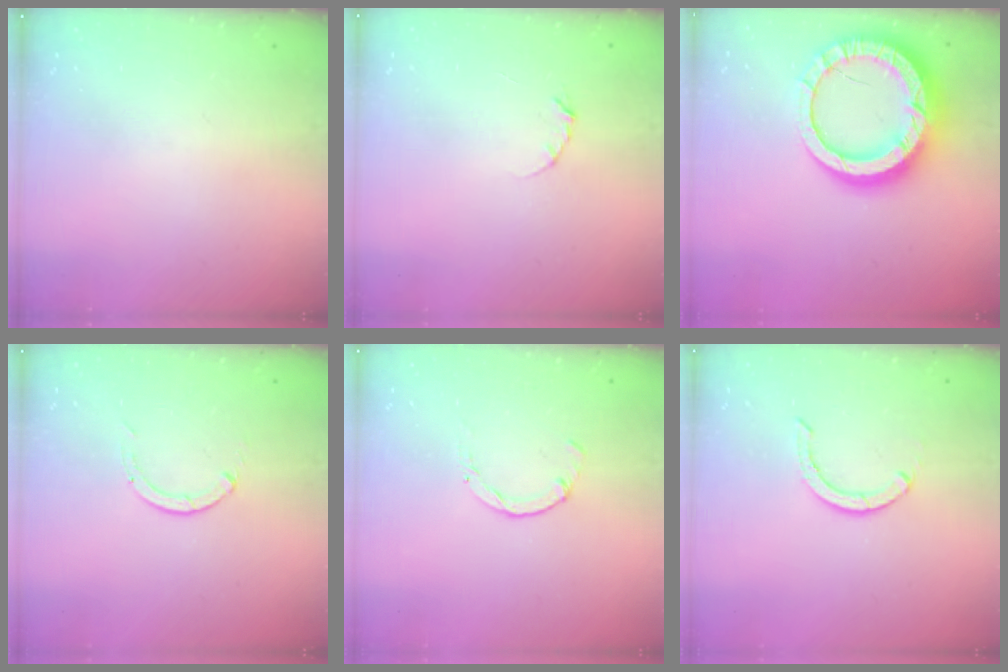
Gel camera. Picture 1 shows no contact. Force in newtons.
{"total": 2.3, "press": 2.3, "slide": 0.4}
{"total": 19.9, "press": 19.8, "slide": 2.0}
{"total": 0.0}
{"total": 0.0}
{"total": 2.9, "press": 2.9, "slide": 0.1}